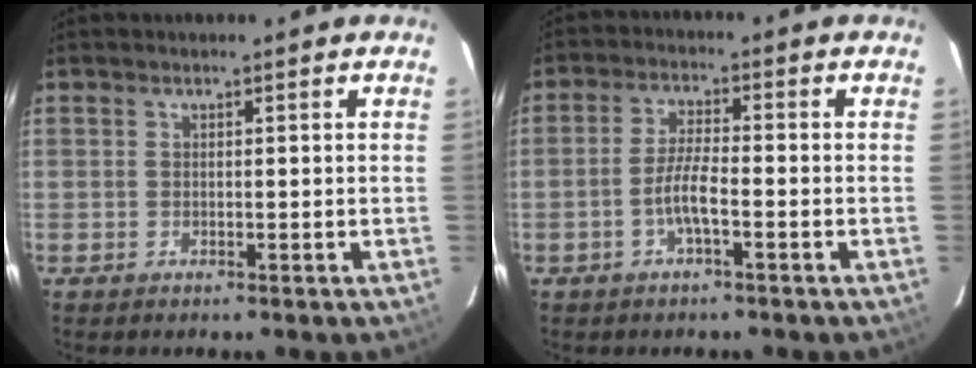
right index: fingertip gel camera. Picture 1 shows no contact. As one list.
[{"total": 4.8, "force": [-2.1, 0.5, 4.3], "torque": [-0.090, 0.004, -0.042]}]